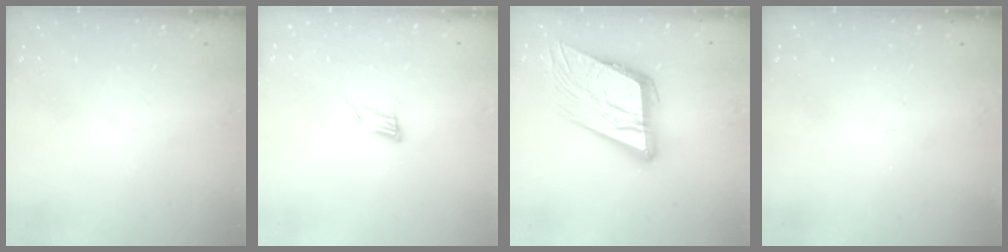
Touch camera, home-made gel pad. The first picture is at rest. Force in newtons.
{"total": 6.6, "press": 6.6, "slide": 1.0}
{"total": 20.0, "press": 19.7, "slide": 3.6}
{"total": 0.0}